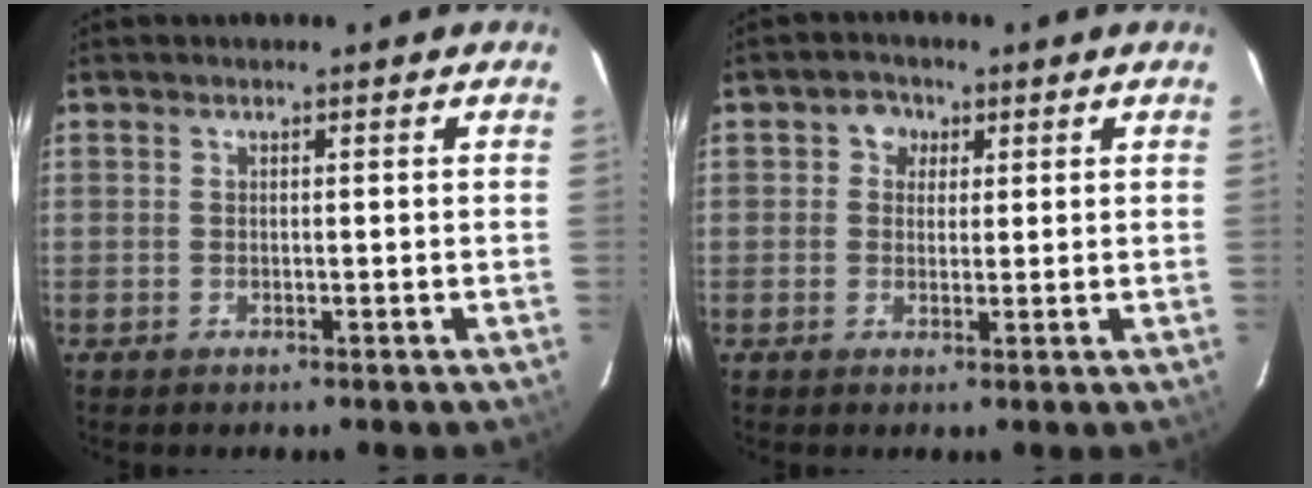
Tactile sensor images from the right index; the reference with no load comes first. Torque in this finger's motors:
{"motor_torque": [0.01, 0.00, 0.03, 0.02]}